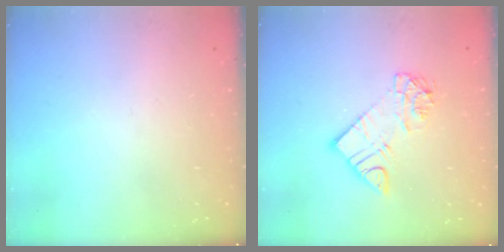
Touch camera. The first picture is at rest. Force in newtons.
{"total": 9.4, "press": 9.4, "slide": 1.0}